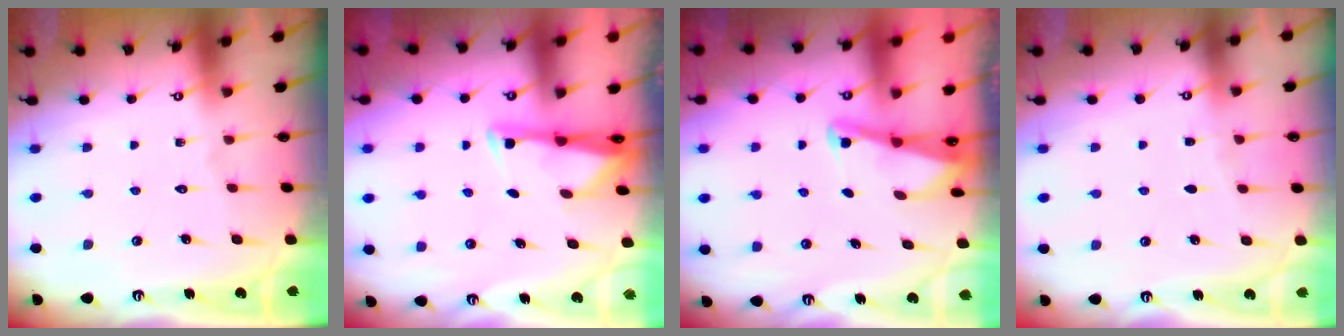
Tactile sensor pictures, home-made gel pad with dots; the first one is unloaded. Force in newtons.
{"total": 2.9, "press": 2.9, "slide": 0.4}
{"total": 2.2, "press": 2.2, "slide": 0.3}
{"total": 2.1, "press": 2.1, "slide": 0.3}